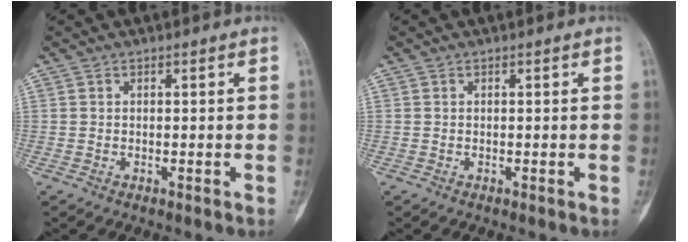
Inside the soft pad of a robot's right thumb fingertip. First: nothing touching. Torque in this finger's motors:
{"motor_torque": [0.00, 0.00, 0.02, -0.02, 0.00]}